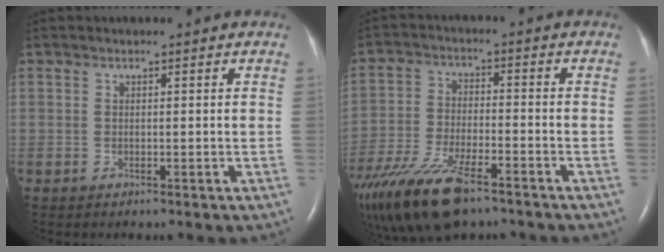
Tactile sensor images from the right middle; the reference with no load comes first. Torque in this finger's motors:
{"motor_torque": [1.09, -1.06, 0.70, 0.21]}